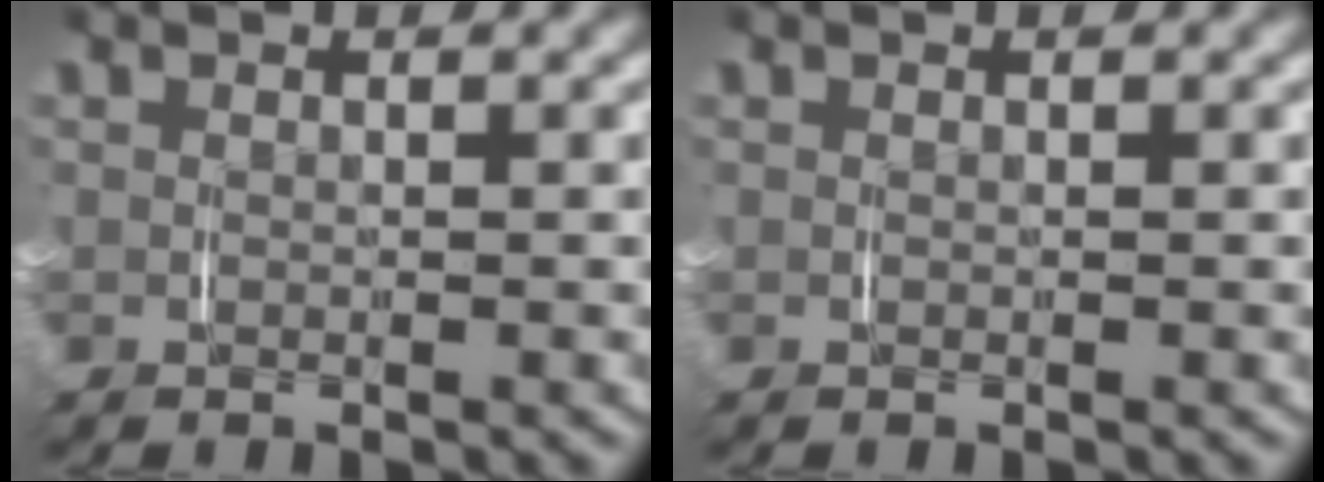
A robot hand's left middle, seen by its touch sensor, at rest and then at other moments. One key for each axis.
{"total": 0.0}